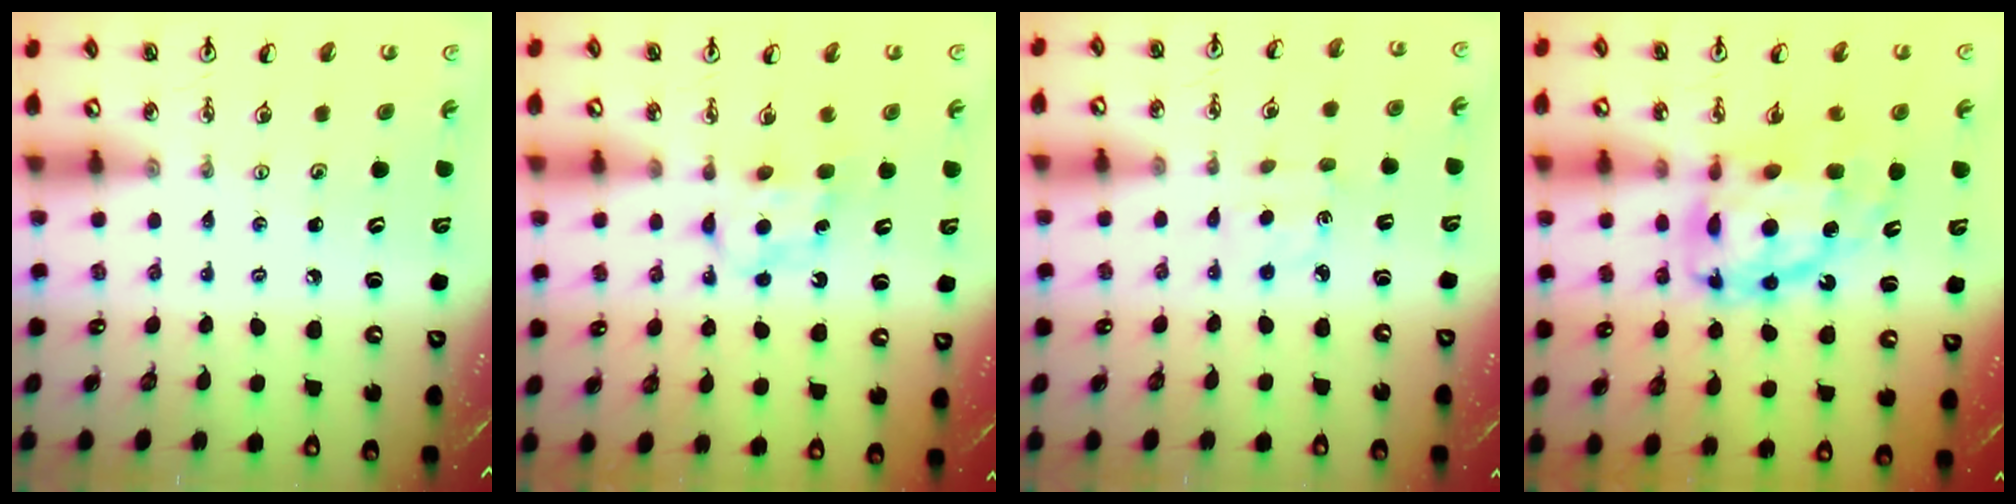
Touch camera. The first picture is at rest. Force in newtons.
{"total": 6.3, "press": 6.3, "slide": 0.6}
{"total": 2.3, "press": 2.3, "slide": 0.3}
{"total": 14.9, "press": 14.9, "slide": 1.5}